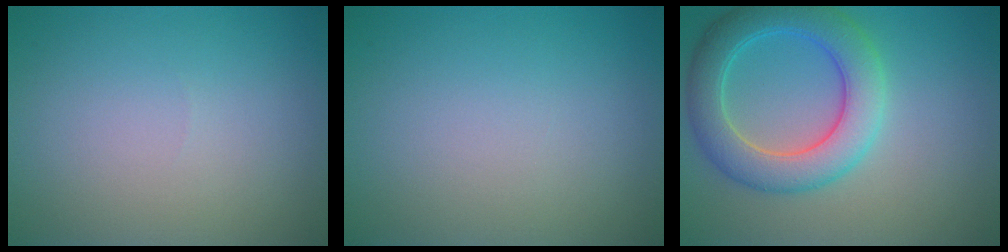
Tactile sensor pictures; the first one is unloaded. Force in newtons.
{"total": 0.0}
{"total": 6.2, "press": 6.2, "slide": 0.1}